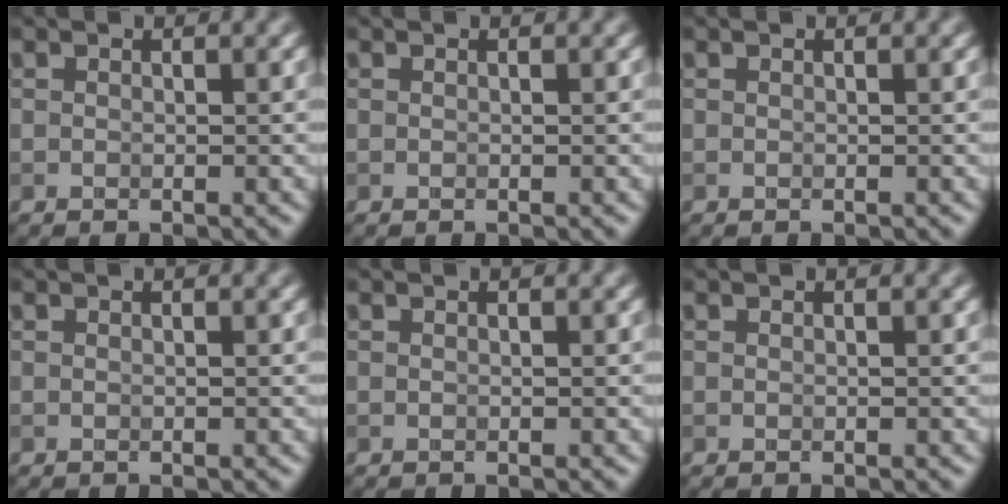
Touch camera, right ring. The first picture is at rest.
{"total": 0.0}
{"total": 0.0}
{"total": 0.0}
{"total": 0.0}
{"total": 0.0}